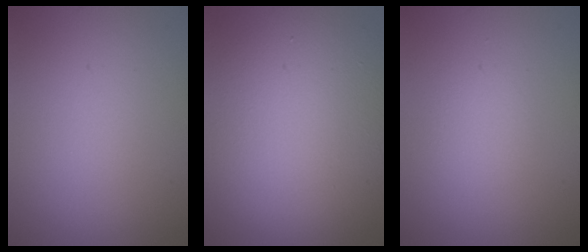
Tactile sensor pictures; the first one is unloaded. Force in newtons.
{"total": 15.3, "press": 15.2, "slide": 0.8}
{"total": 1.2, "press": 1.2, "slide": 0.0}